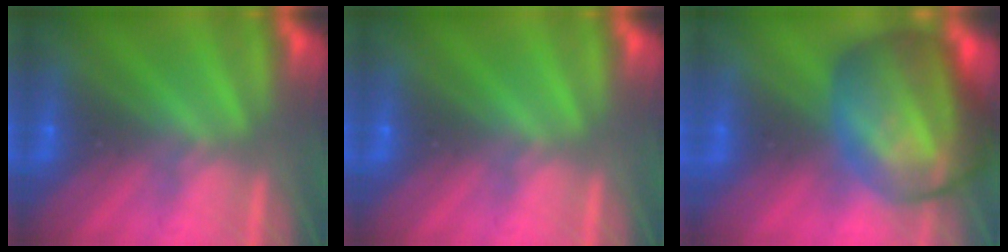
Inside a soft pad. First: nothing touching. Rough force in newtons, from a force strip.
{"total": 0.0}
{"total": 9.0}